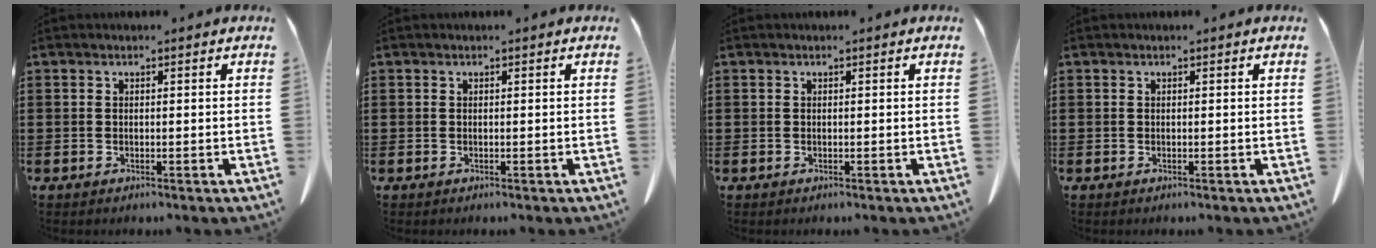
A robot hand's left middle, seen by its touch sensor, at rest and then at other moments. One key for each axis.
{"total": 0.0}
{"total": 0.0}
{"total": 0.0}